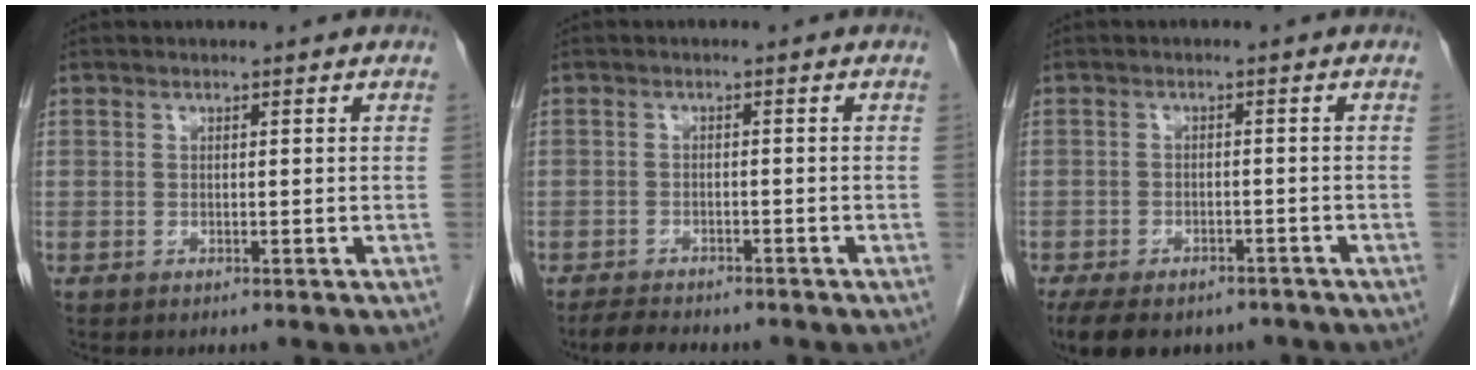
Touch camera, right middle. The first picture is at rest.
{"total": 4.9, "force": [-4.3, 1.4, 1.9], "torque": [-0.035, -0.009, -0.066]}
{"total": 12.2, "force": [-9.1, 5.8, 5.6], "torque": [-0.107, -0.006, -0.123]}